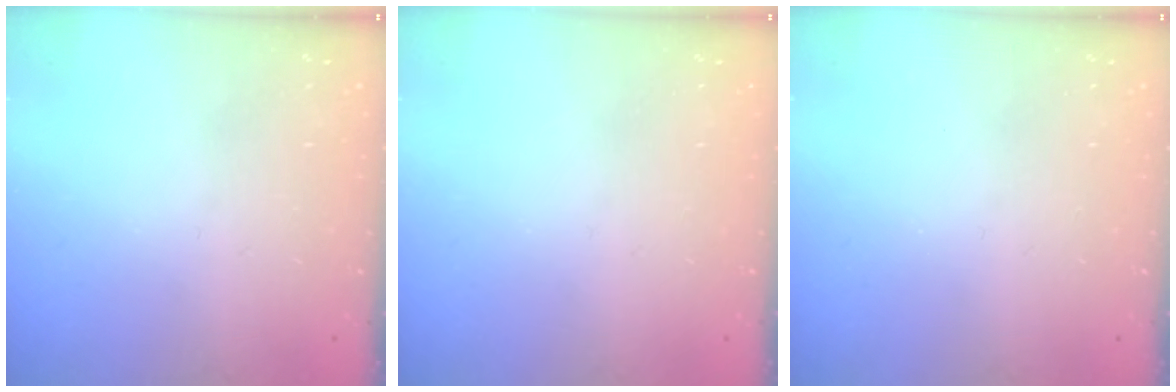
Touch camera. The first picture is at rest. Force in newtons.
{"total": 0.0}
{"total": 0.0}